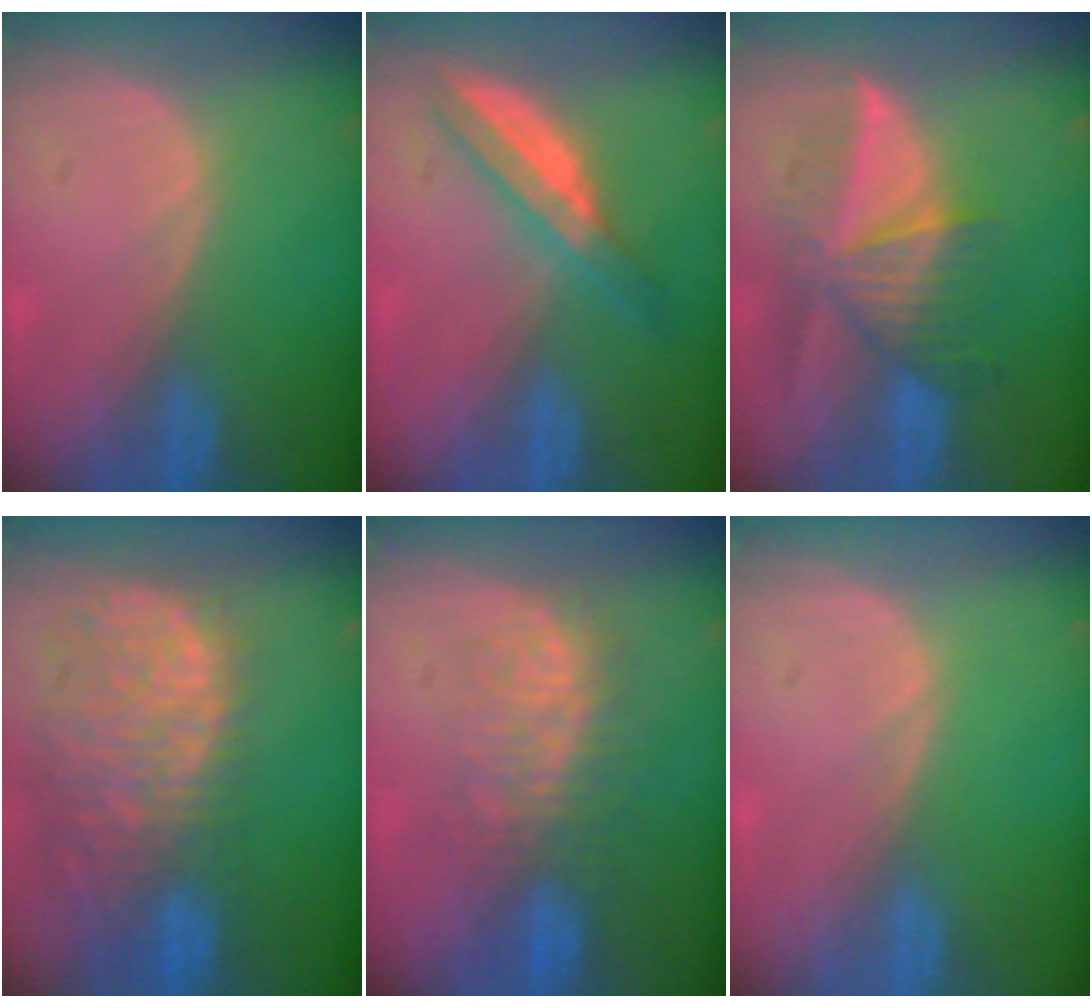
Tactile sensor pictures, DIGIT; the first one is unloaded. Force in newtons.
{"total": 6.0, "press": 5.2, "slide": 3.0}
{"total": 7.7, "press": 7.4, "slide": 2.0}
{"total": 13.5, "press": 11.1, "slide": 7.6}
{"total": 7.9, "press": 7.6, "slide": 2.1}
{"total": 0.0}